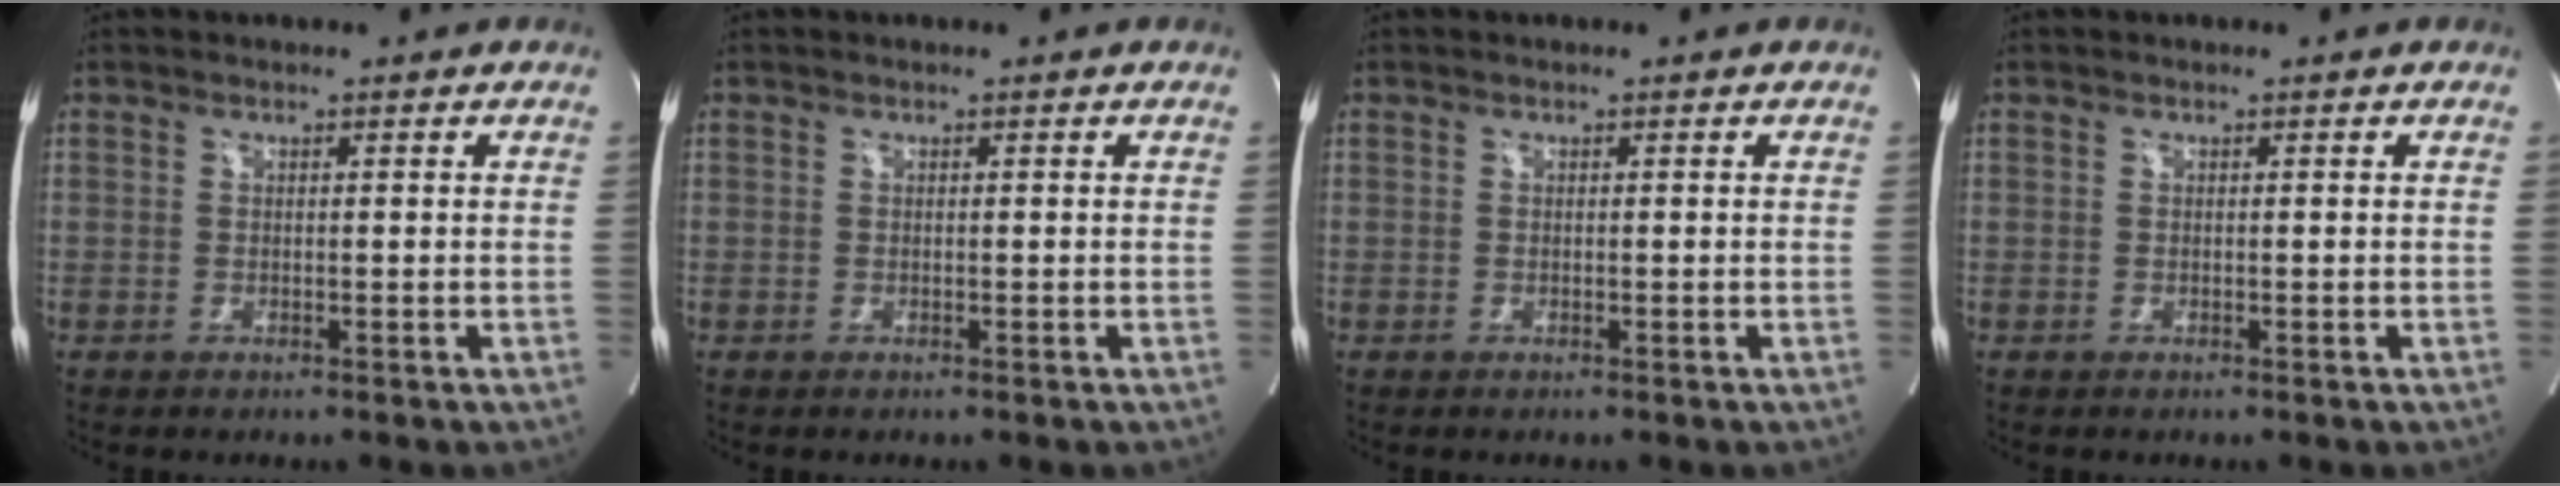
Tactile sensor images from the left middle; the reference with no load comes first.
{"total": 0.0}
{"total": 0.0}
{"total": 0.0}